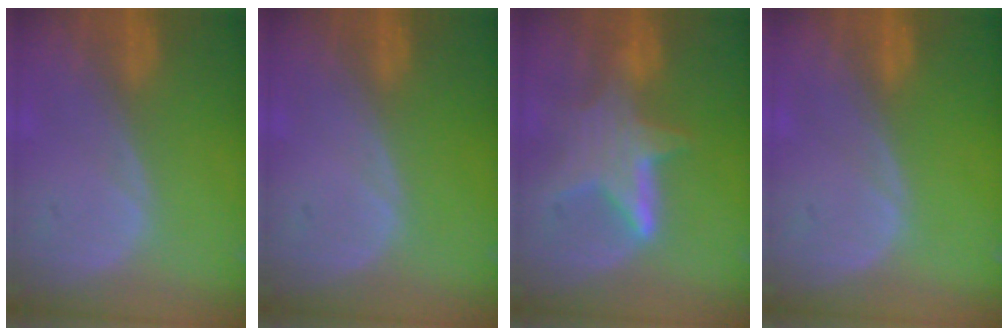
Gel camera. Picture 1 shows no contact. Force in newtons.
{"total": 0.0}
{"total": 6.4, "press": 6.4, "slide": 0.6}
{"total": 0.0}